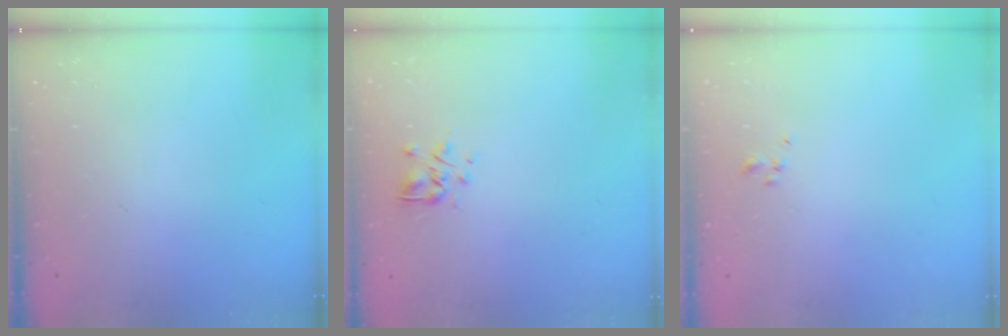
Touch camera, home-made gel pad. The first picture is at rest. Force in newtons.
{"total": 3.0, "press": 2.9, "slide": 0.8}
{"total": 0.9, "press": 0.8, "slide": 0.3}